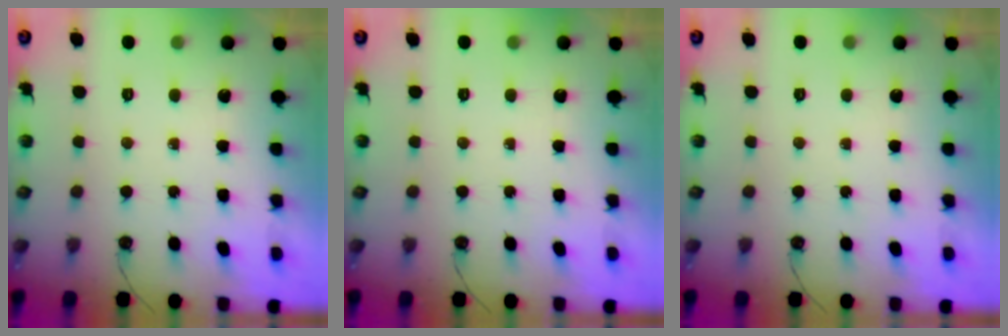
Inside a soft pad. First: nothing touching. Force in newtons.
{"total": 0.0}
{"total": 0.0}